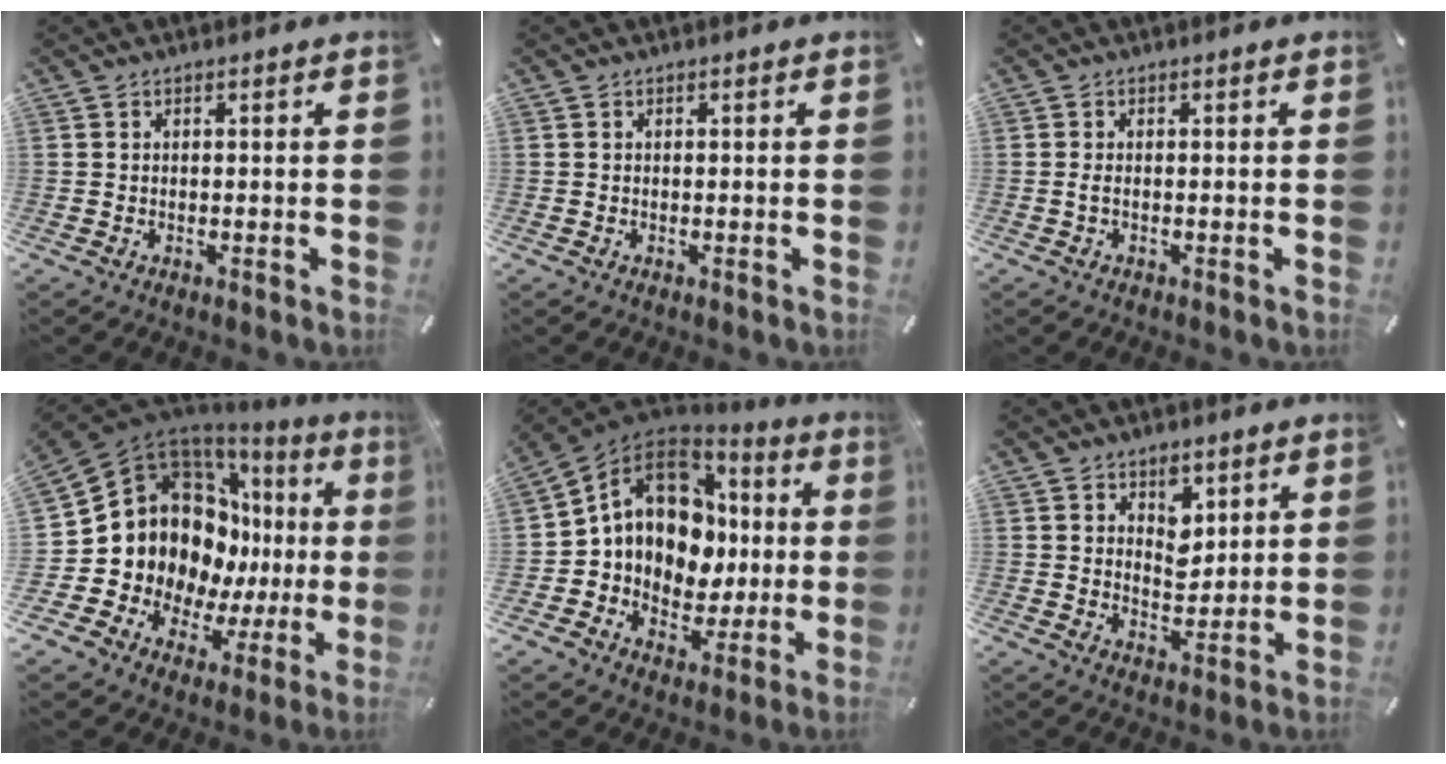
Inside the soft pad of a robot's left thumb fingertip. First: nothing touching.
{"total": 0.0}
{"total": 1.2, "force": [-0.3, 0.4, 1.1], "torque": [-0.021, -0.001, -0.005]}
{"total": 16.0, "force": [2.8, 13.3, 8.4], "torque": [-0.136, -0.060, 0.064]}
{"total": 13.5, "force": [1.9, 11.5, 6.7], "torque": [-0.116, -0.005, 0.048]}
{"total": 6.4, "force": [3.4, 4.9, 2.4], "torque": [-0.016, -0.017, 0.055]}